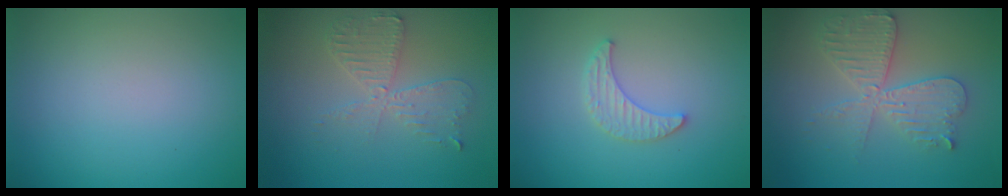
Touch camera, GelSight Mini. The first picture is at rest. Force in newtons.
{"total": 3.6, "press": 3.1, "slide": 1.9}
{"total": 2.2, "press": 2.2, "slide": 0.5}
{"total": 5.3, "press": 5.2, "slide": 0.7}